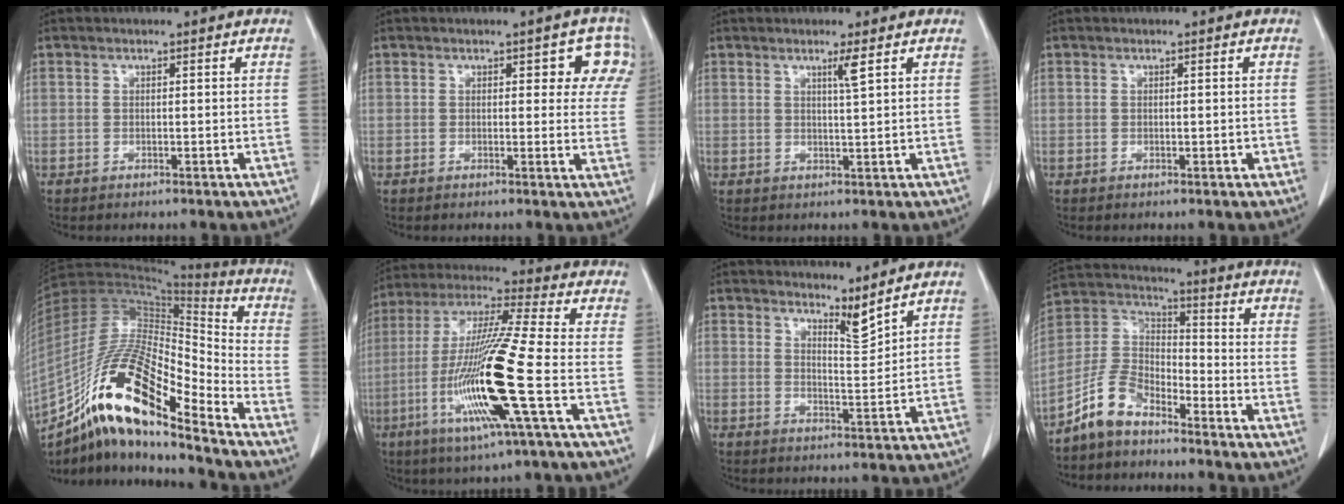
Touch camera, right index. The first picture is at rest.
{"total": 5.4, "force": [2.6, 3.2, 3.5], "torque": [-0.010, 0.004, 0.018]}
{"total": 2.1, "force": [1.1, -0.5, 1.7], "torque": [-0.033, -0.006, 0.022]}
{"total": 1.0, "force": [-0.2, 0.4, 0.9], "torque": [-0.015, 0.001, 0.000]}
{"total": 20.9, "force": [-13.0, 4.1, 15.9], "torque": [-0.317, -0.002, -0.232]}
{"total": 17.7, "force": [-5.0, -0.7, 17.0], "torque": [-0.346, -0.019, -0.105]}
{"total": 3.4, "force": [3.2, -0.1, 1.2], "torque": [-0.023, -0.019, 0.060]}
{"total": 8.4, "force": [-6.4, 3.8, 3.8], "torque": [-0.089, 0.017, -0.134]}